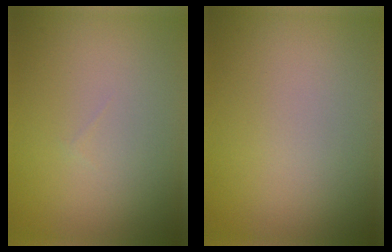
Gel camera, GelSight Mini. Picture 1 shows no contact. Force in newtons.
{"total": 0.0}